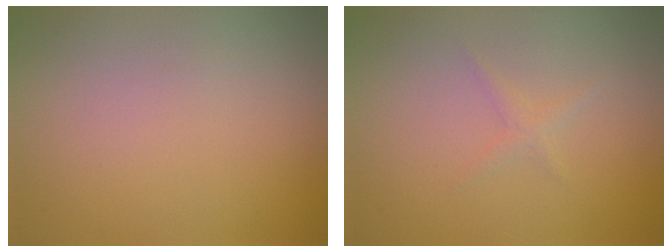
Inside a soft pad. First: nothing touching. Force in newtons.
{"total": 0.9, "press": 0.9, "slide": 0.0}